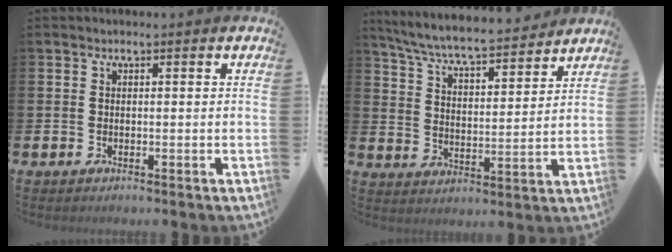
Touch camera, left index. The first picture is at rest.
{"total": 7.2, "force": [6.9, 0.5, 2.2], "torque": [-0.075, -0.049, 0.119]}